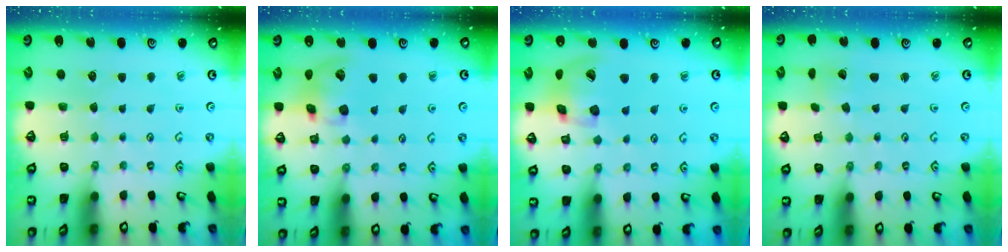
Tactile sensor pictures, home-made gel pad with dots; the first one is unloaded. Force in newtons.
{"total": 12.8, "press": 12.6, "slide": 1.9}
{"total": 18.1, "press": 17.9, "slide": 2.8}
{"total": 2.3, "press": 2.3, "slide": 0.1}